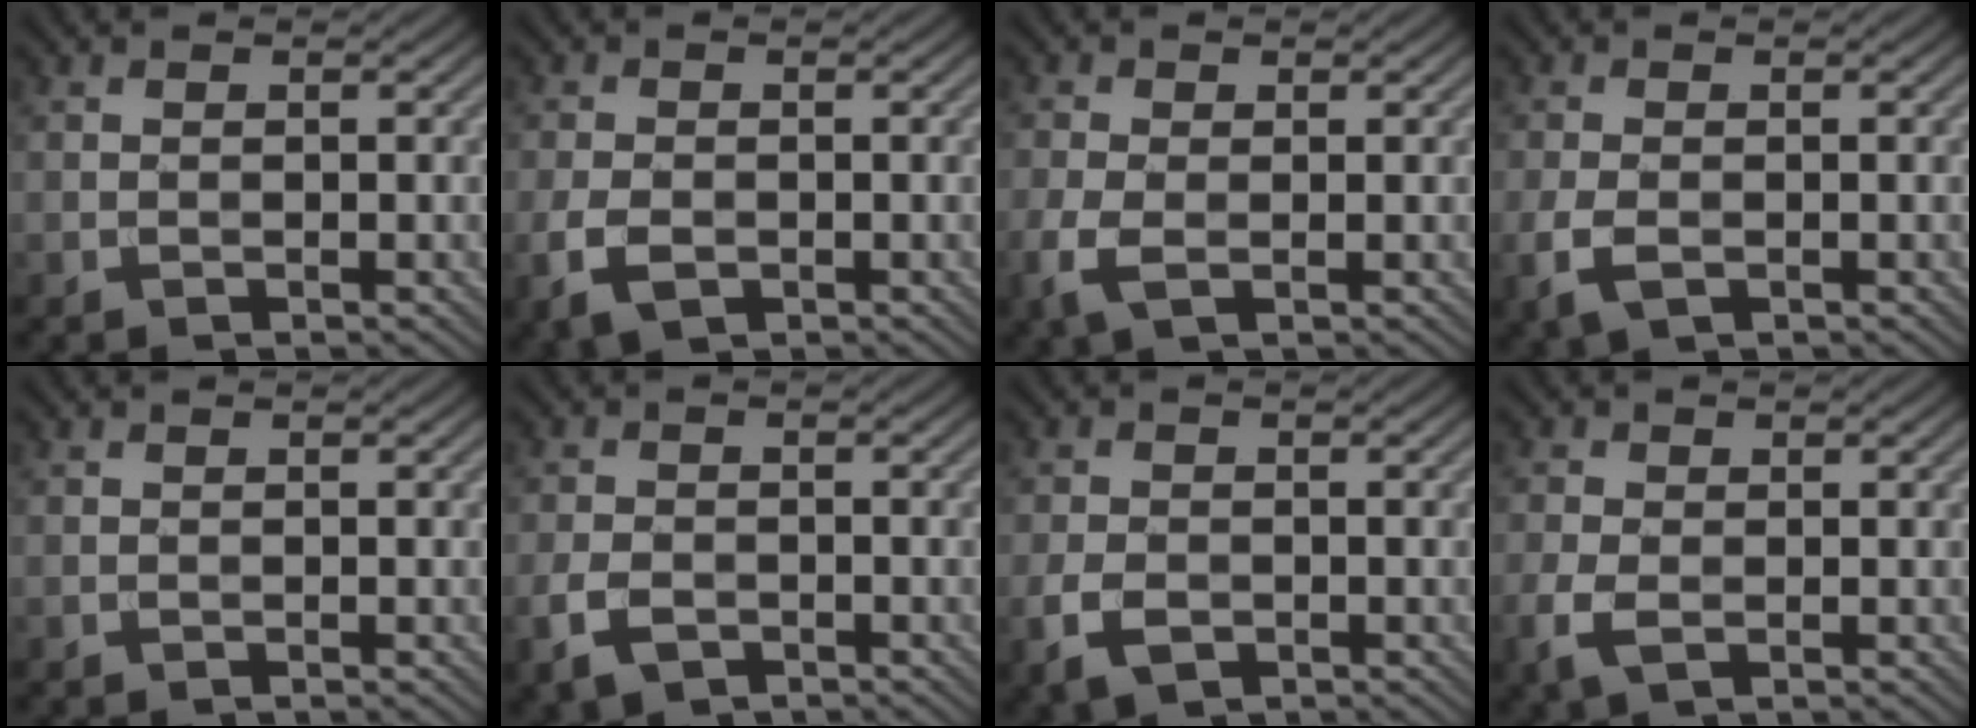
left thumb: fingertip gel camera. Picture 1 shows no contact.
{"total": 3.3, "force": [-1.3, 1.9, 2.4], "torque": [-0.062, -0.008, -0.027]}
{"total": 3.1, "force": [-0.8, 1.7, 2.5], "torque": [-0.074, -0.004, -0.021]}
{"total": 3.1, "force": [-1.1, 1.5, 2.5], "torque": [-0.067, -0.008, -0.023]}
{"total": 0.0}
{"total": 3.3, "force": [-1.9, 1.9, 2.0], "torque": [-0.049, -0.008, -0.042]}
{"total": 3.3, "force": [-1.4, 2.1, 2.1], "torque": [-0.055, -0.008, -0.031]}
{"total": 3.0, "force": [-0.9, 1.9, 2.2], "torque": [-0.068, -0.005, -0.021]}